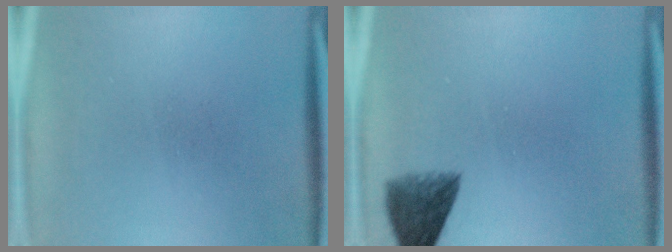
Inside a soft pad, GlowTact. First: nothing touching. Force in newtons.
{"total": 5.7}